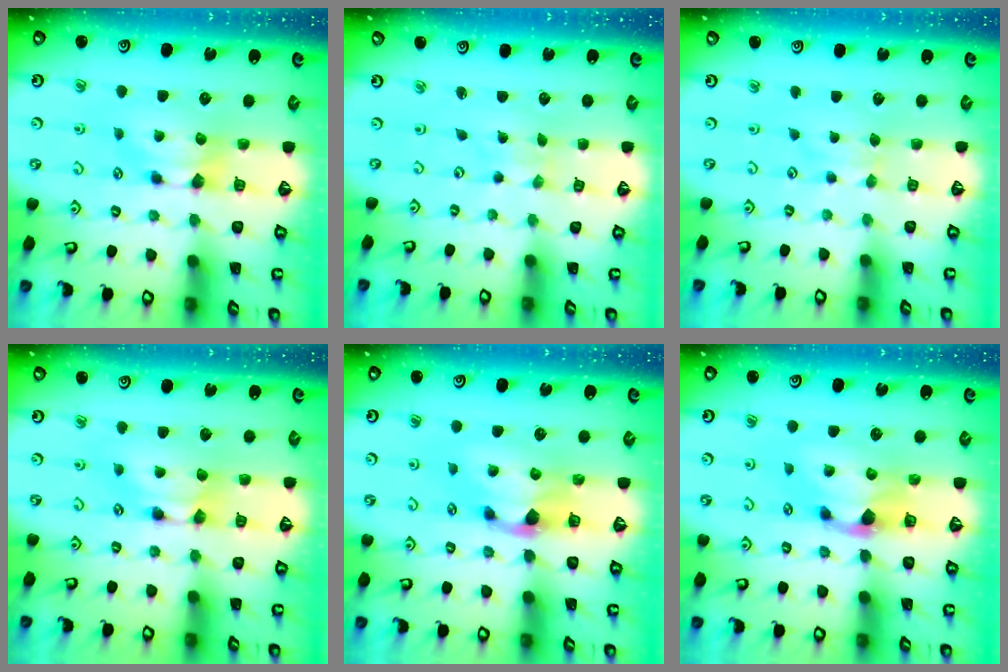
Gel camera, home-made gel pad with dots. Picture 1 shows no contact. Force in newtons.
{"total": 4.9, "press": 4.9, "slide": 0.2}
{"total": 2.5, "press": 2.4, "slide": 0.5}
{"total": 1.8, "press": 1.8, "slide": 0.2}
{"total": 2.0, "press": 1.5, "slide": 1.4}
{"total": 2.0, "press": 1.5, "slide": 1.4}